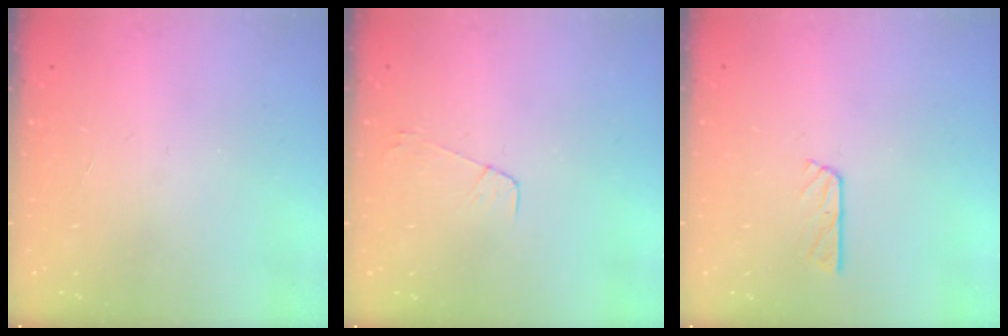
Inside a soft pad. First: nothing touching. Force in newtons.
{"total": 3.7, "press": 3.6, "slide": 0.4}
{"total": 3.4, "press": 3.4, "slide": 0.4}